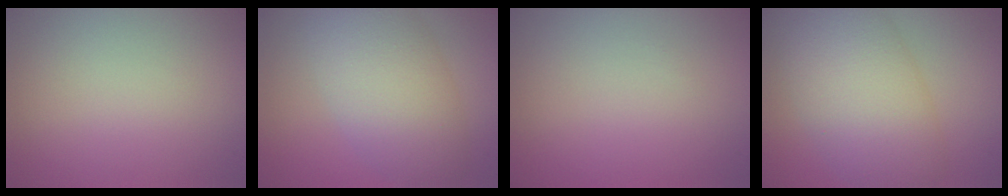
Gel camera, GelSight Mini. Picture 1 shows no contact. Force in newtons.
{"total": 7.8, "press": 7.8, "slide": 0.4}
{"total": 0.0}
{"total": 9.1, "press": 9.1, "slide": 0.4}